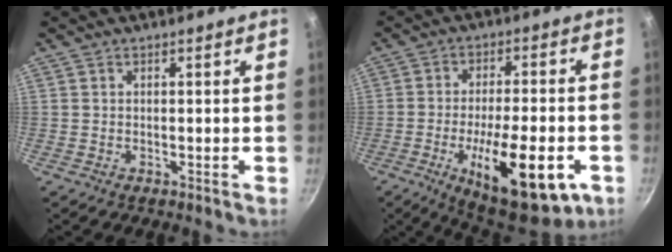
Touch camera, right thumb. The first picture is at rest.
{"total": 19.6, "force": [-7.2, 6.8, 16.9], "torque": [-0.234, 0.016, -0.099]}